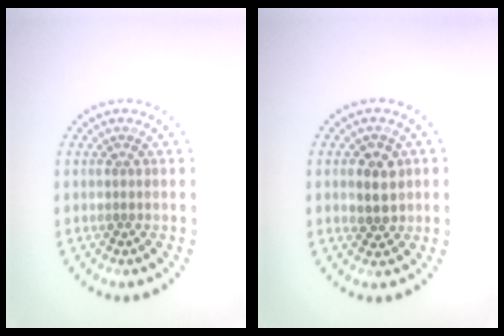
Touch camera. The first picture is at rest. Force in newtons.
{"total": 2.7, "press": 2.7, "slide": 0.6}